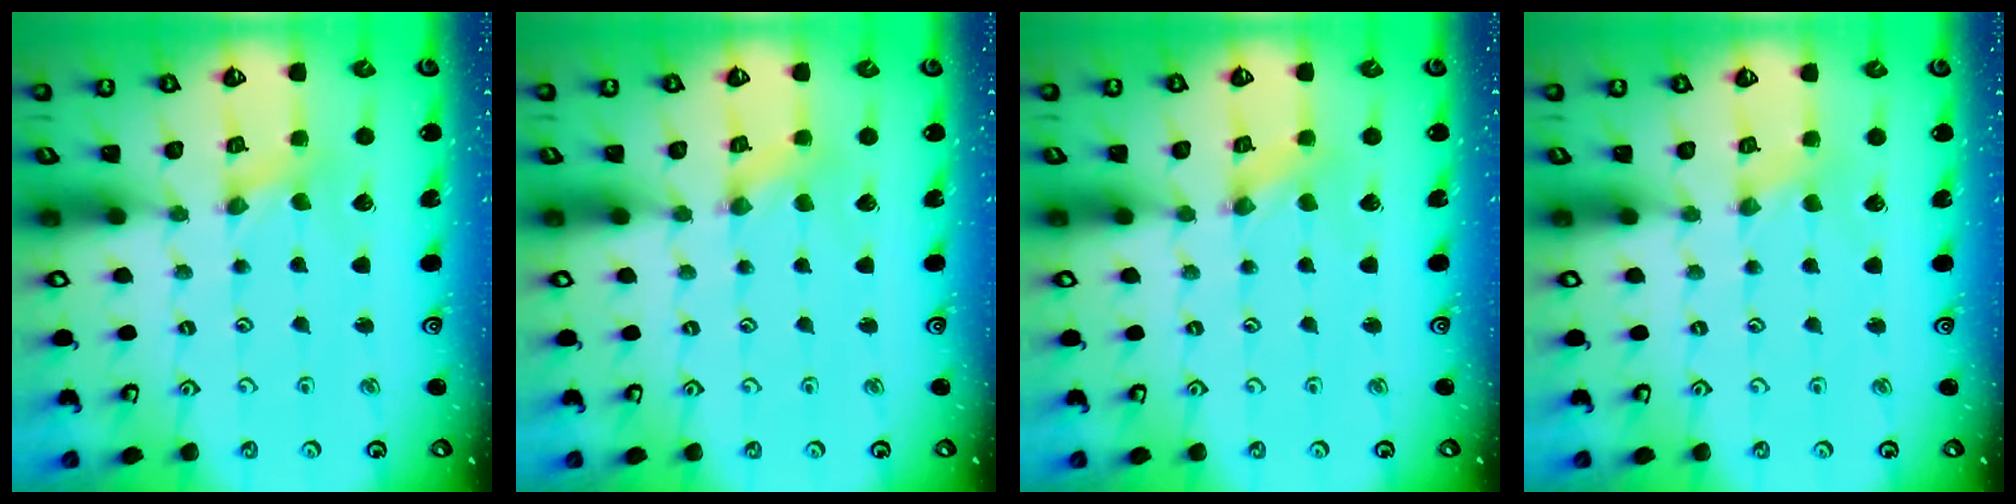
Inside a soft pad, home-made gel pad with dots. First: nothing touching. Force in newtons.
{"total": 1.8, "press": 1.8, "slide": 0.4}
{"total": 0.0}
{"total": 0.0}